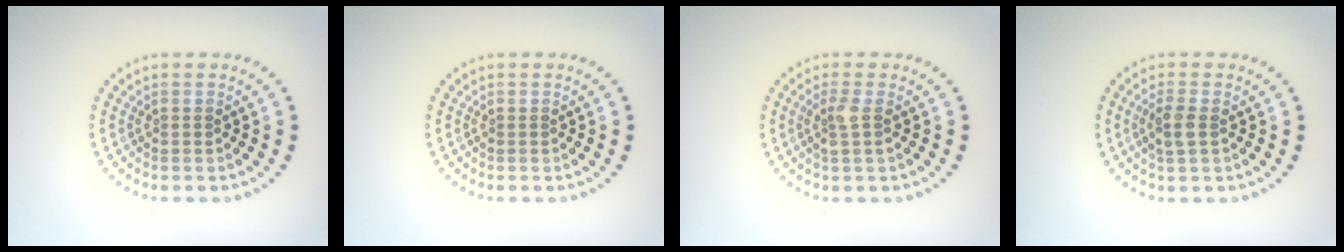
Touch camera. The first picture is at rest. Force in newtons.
{"total": 0.0}
{"total": 1.7, "press": 1.4, "slide": 0.8}
{"total": 2.0, "press": 1.9, "slide": 0.6}